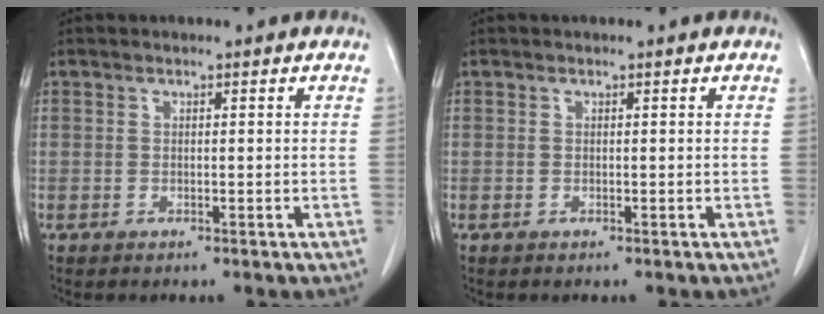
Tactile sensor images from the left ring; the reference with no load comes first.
{"total": 0.0}